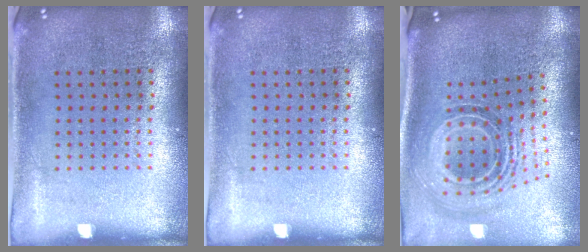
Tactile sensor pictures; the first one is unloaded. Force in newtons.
{"total": 0.0}
{"total": 1.9, "press": 1.3, "slide": 1.3}